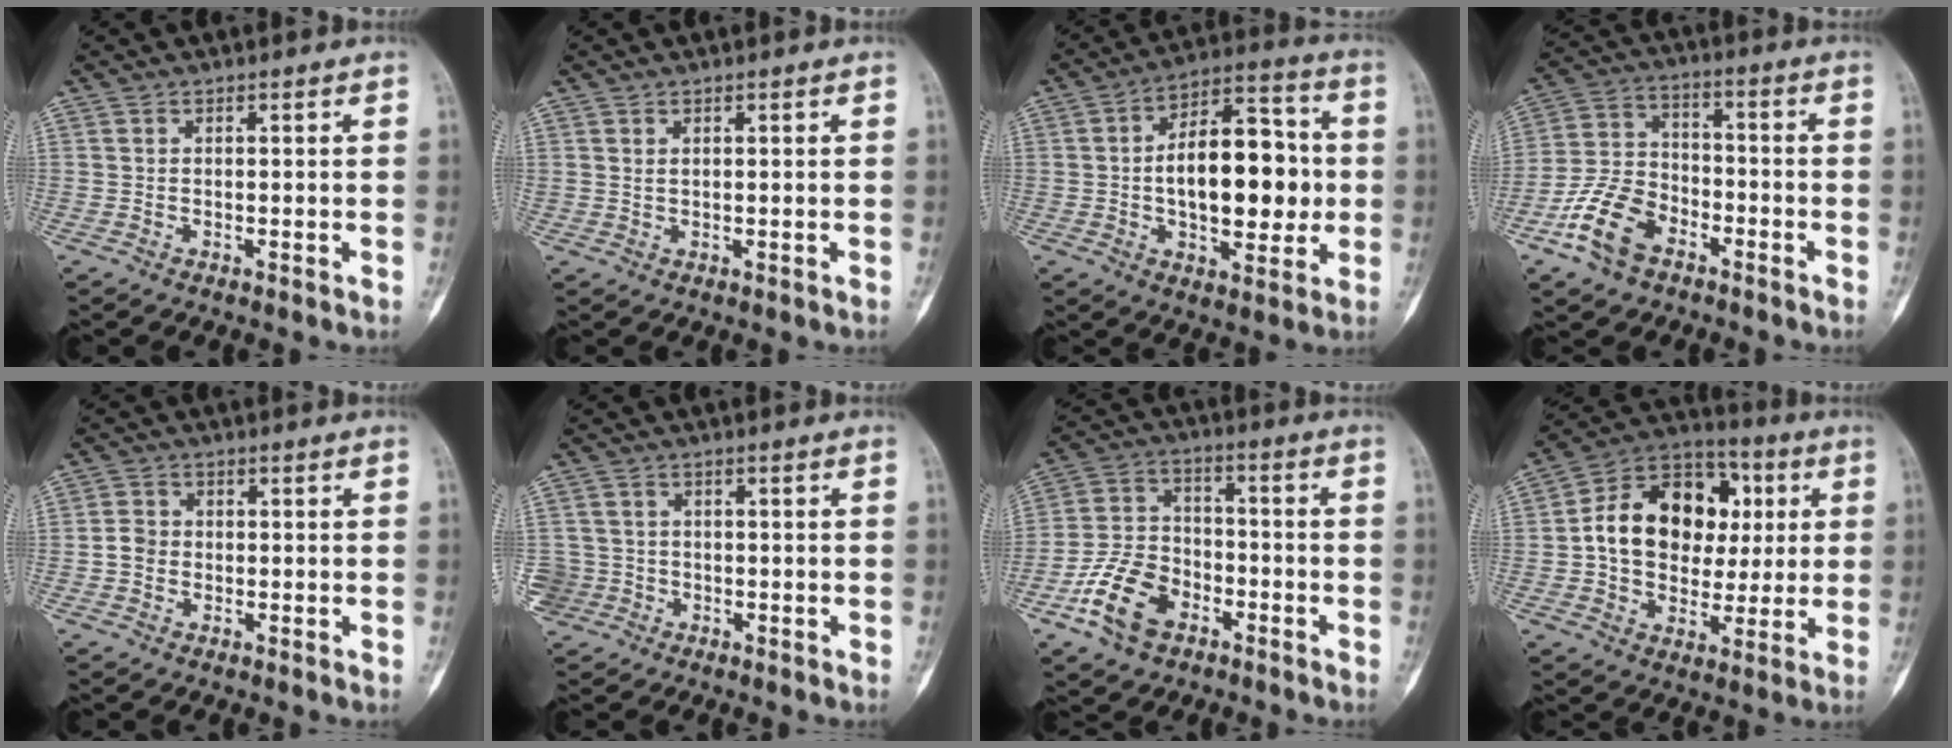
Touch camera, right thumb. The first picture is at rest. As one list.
[{"total": 2.1, "force": [1.1, 1.0, 1.5], "torque": [-0.026, -0.008, 0.029]}, {"total": 18.6, "force": [-0.4, 9.9, 15.8], "torque": [-0.210, 0.026, -0.006]}, {"total": 12.0, "force": [-6.4, 7.4, 6.9], "torque": [-0.131, 0.039, -0.128]}, {"total": 2.9, "force": [-0.6, 2.5, 1.3], "torque": [-0.016, 0.009, -0.016]}, {"total": 4.8, "force": [-1.4, 4.6, 0.1], "torque": [0.008, 0.019, -0.025]}, {"total": 12.5, "force": [-6.3, 8.2, 7.2], "torque": [-0.124, 0.039, -0.119]}, {"total": 19.4, "force": [2.3, 14.6, 12.6], "torque": [-0.163, 0.025, 0.035]}]